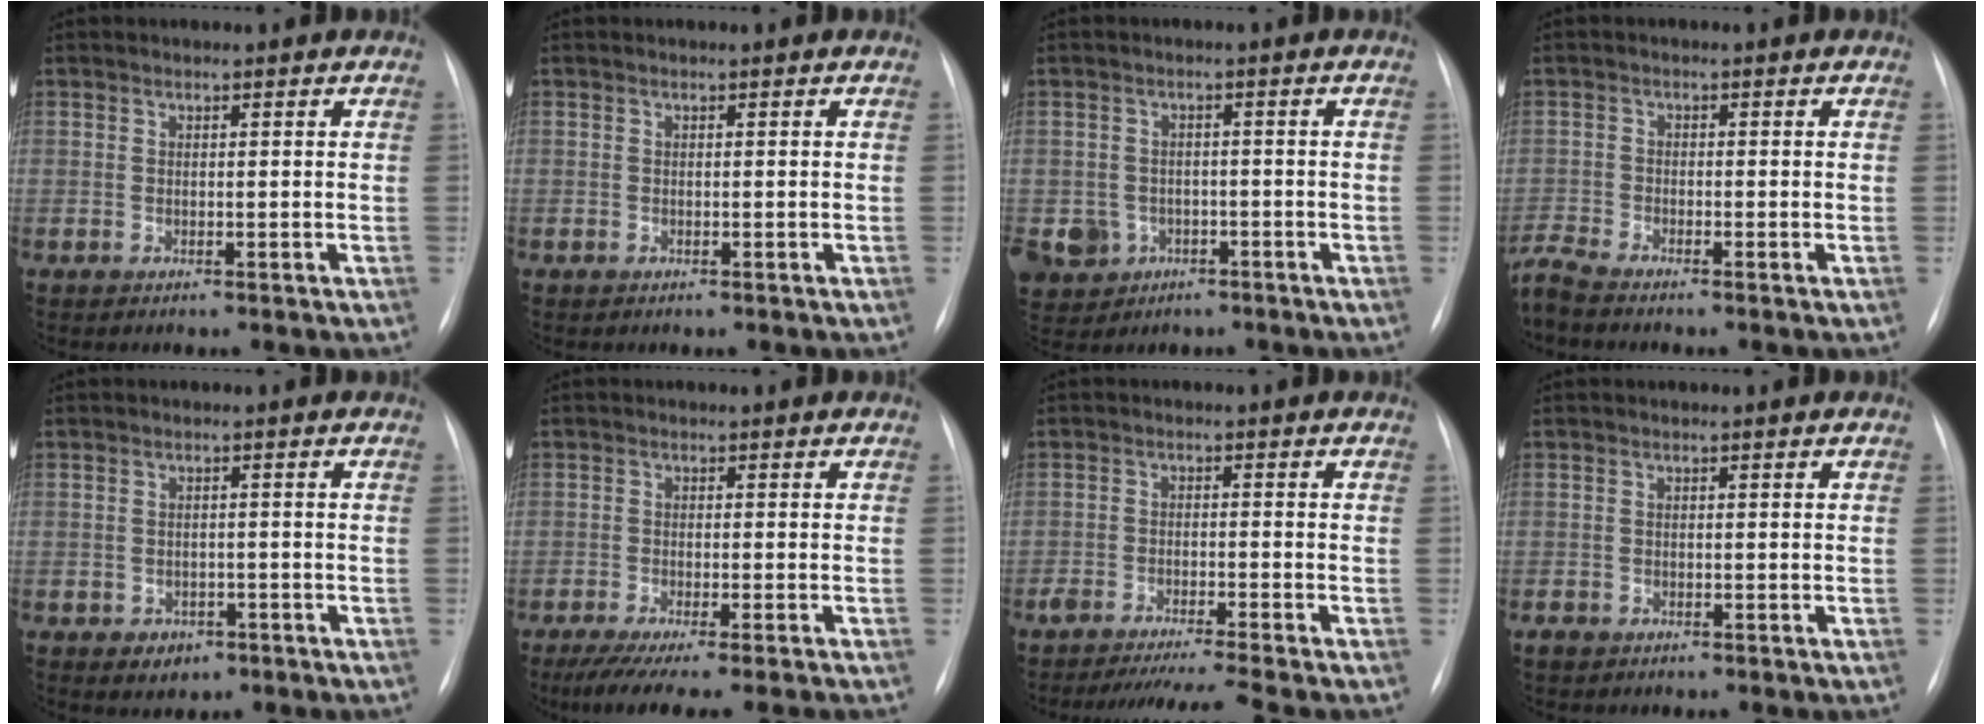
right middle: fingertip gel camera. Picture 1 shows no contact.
{"total": 0.0}
{"total": 7.7, "force": [-3.3, 6.7, 1.6], "torque": [-0.048, 0.009, -0.040]}
{"total": 3.8, "force": [-3.6, -0.5, 1.1], "torque": [-0.032, -0.016, -0.074]}
{"total": 2.9, "force": [-1.5, 2.3, 1.0], "torque": [-0.008, 0.006, -0.011]}
{"total": 9.9, "force": [-8.4, -0.2, 5.3], "torque": [-0.063, -0.022, -0.126]}
{"total": 8.1, "force": [-7.3, -1.3, 3.3], "torque": [-0.041, -0.016, -0.116]}
{"total": 1.2, "force": [-0.8, 0.8, 0.4], "torque": [-0.009, 0.001, -0.012]}